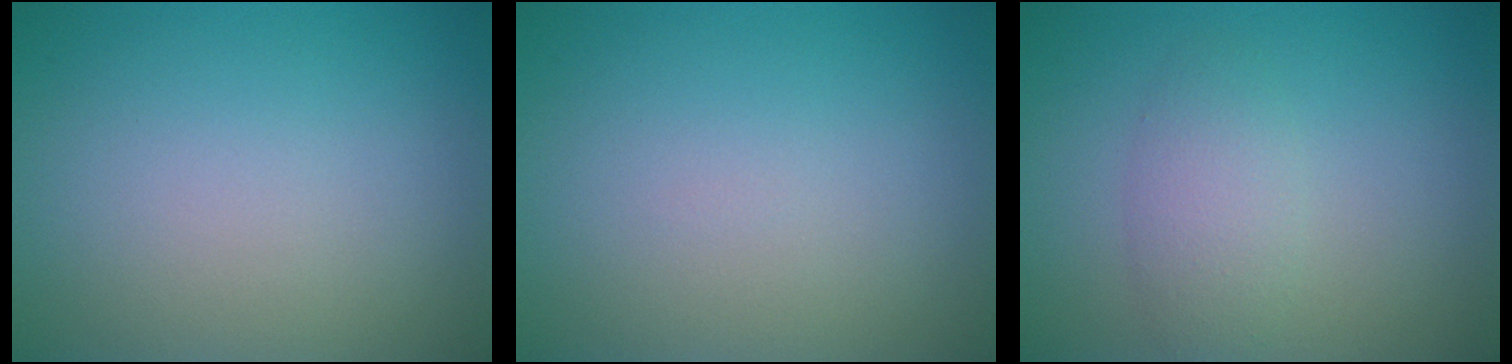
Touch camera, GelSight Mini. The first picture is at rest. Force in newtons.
{"total": 0.0}
{"total": 2.6, "press": 2.6, "slide": 0.1}